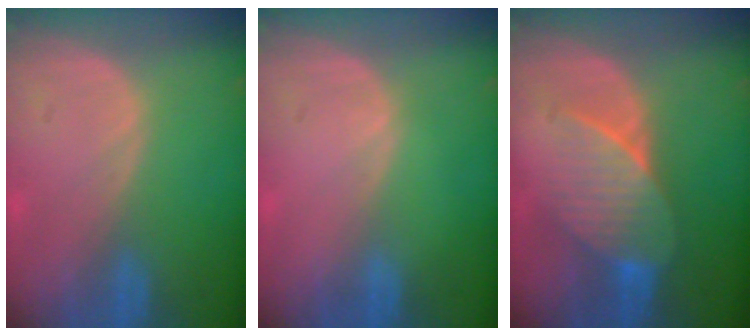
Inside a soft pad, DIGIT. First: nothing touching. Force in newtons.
{"total": 0.0}
{"total": 7.3, "press": 6.9, "slide": 2.1}